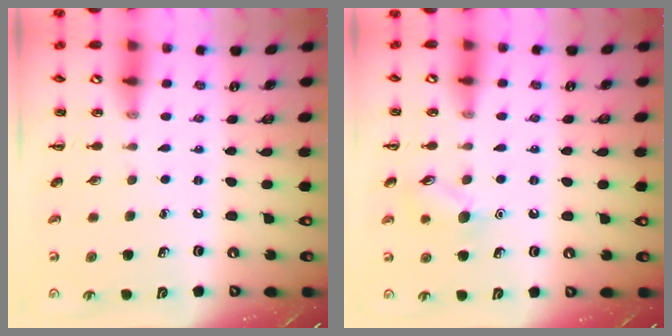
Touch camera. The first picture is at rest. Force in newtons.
{"total": 8.2, "press": 8.1, "slide": 1.2}